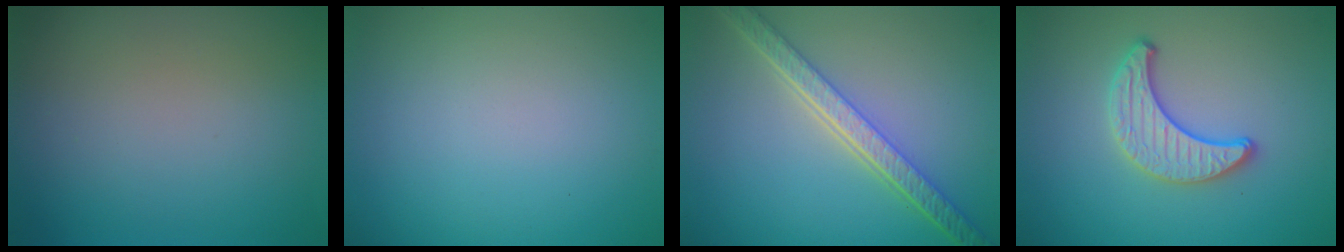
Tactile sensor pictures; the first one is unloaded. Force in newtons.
{"total": 0.0}
{"total": 5.7, "press": 4.3, "slide": 3.7}
{"total": 3.3, "press": 3.1, "slide": 1.3}